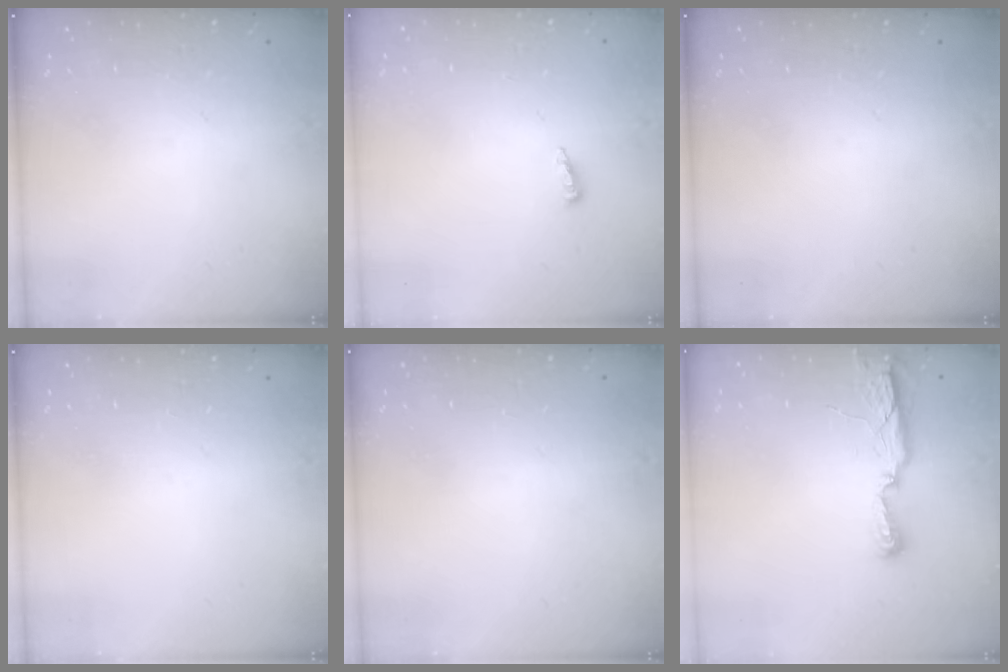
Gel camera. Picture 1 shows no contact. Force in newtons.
{"total": 3.7, "press": 3.6, "slide": 0.4}
{"total": 0.0}
{"total": 0.0}
{"total": 0.8, "press": 0.8, "slide": 0.1}
{"total": 6.6, "press": 6.5, "slide": 1.1}